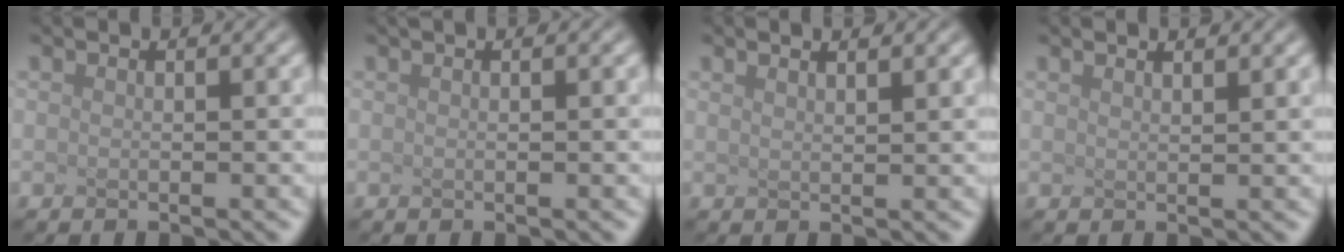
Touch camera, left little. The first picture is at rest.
{"total": 1.1, "force": [0.5, 0.6, 0.8], "torque": [-0.008, 0.017, 0.001]}
{"total": 1.9, "force": [1.4, 0.5, 1.1], "torque": [-0.009, 0.024, 0.011]}
{"total": 1.3, "force": [1.1, 0.3, 0.6], "torque": [-0.003, 0.016, 0.010]}